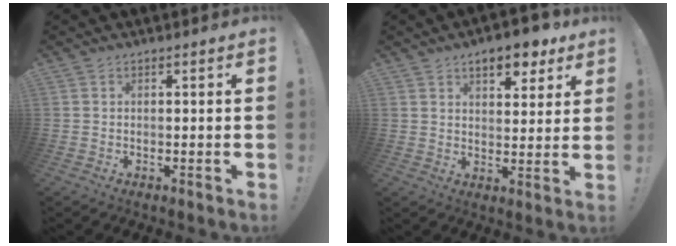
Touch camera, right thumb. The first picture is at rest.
{"total": 9.6, "force": [6.4, 4.1, 5.7], "torque": [-0.064, -0.036, 0.109]}